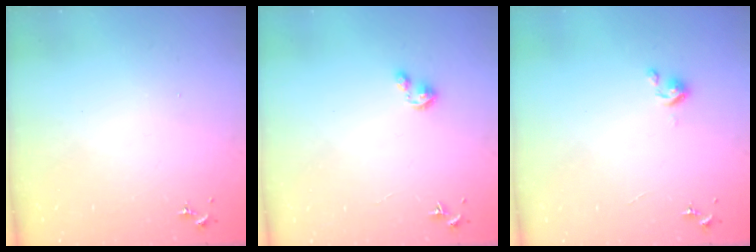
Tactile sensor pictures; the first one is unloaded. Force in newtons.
{"total": 2.7, "press": 2.7, "slide": 0.3}
{"total": 4.4, "press": 4.4, "slide": 0.3}